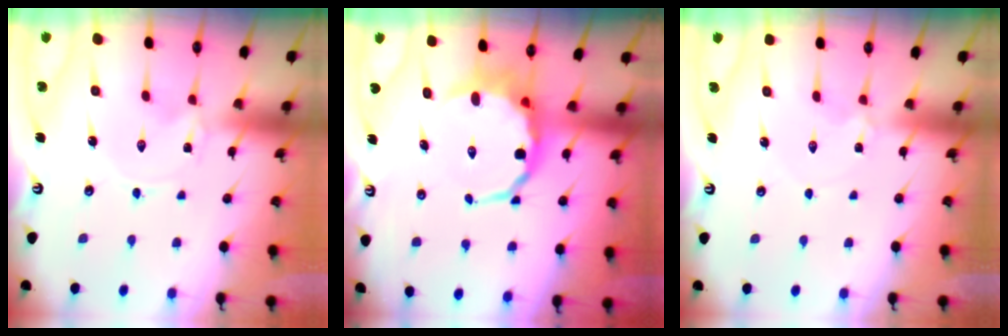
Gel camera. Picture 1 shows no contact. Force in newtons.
{"total": 7.5, "press": 7.2, "slide": 2.1}
{"total": 3.0, "press": 3.0, "slide": 0.5}